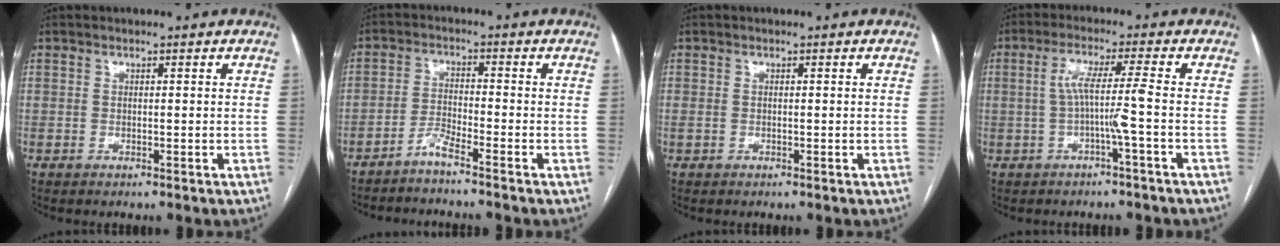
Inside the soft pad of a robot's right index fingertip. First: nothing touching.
{"total": 3.1, "force": [-2.8, -0.5, 1.3], "torque": [-0.029, -0.011, -0.059]}
{"total": 0.9, "force": [-0.2, 0.5, 0.6], "torque": [-0.020, 0.008, 0.003]}
{"total": 5.3, "force": [-1.1, -1.2, 5.0], "torque": [-0.096, 0.016, -0.015]}